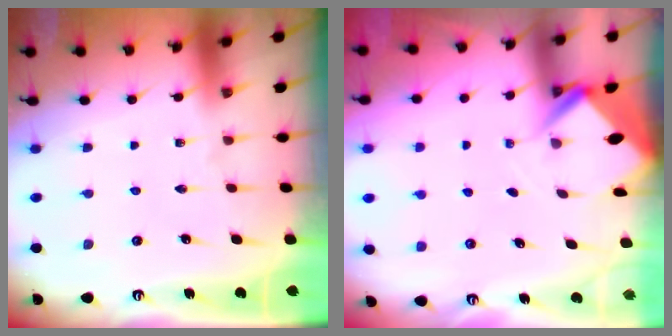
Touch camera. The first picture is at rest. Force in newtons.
{"total": 2.7, "press": 2.7, "slide": 0.0}